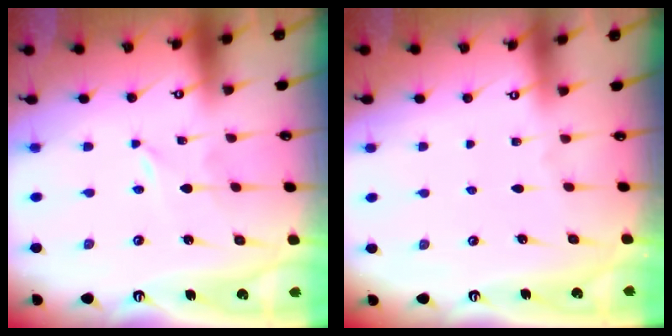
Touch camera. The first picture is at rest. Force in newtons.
{"total": 0.0}